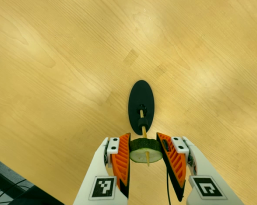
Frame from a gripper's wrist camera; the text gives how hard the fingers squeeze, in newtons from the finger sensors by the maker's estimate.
{"total": 12.3, "left": 12.5, "right": 12.1}